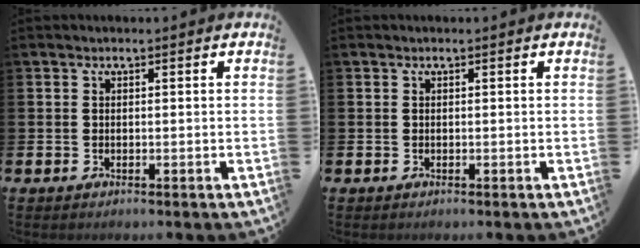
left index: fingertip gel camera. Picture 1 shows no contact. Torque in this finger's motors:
{"motor_torque": [0.00, 0.00, 0.00, 0.00]}